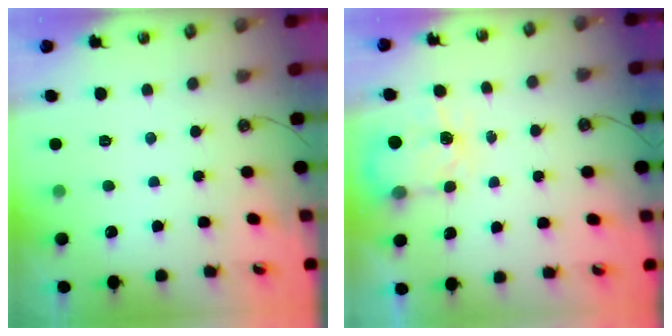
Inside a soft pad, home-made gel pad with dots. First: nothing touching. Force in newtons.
{"total": 3.9, "press": 3.8, "slide": 0.7}